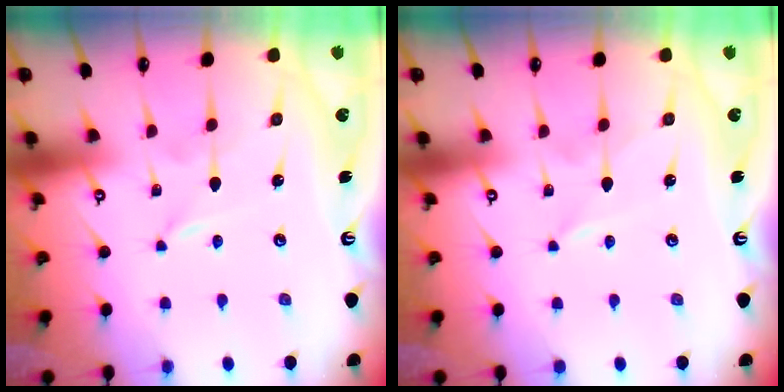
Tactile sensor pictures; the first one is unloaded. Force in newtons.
{"total": 1.6, "press": 1.5, "slide": 0.2}